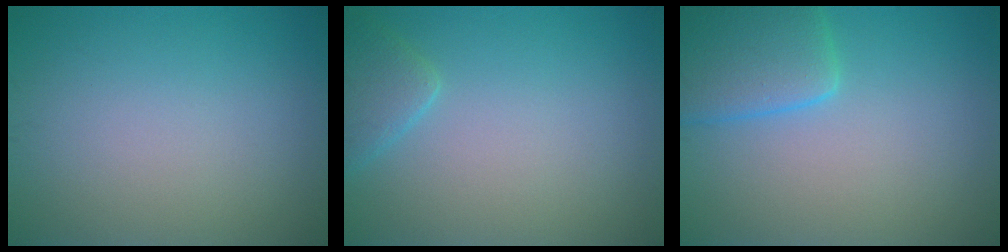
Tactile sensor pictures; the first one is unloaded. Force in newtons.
{"total": 2.2, "press": 2.2, "slide": 0.1}
{"total": 4.8, "press": 4.8, "slide": 0.4}